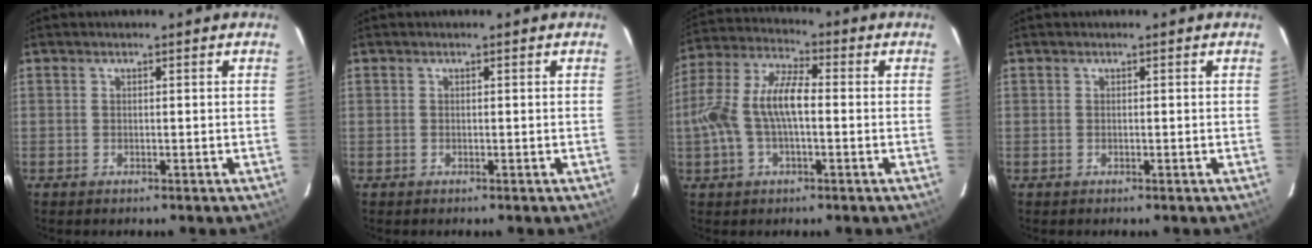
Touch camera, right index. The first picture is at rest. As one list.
[{"total": 0.0}, {"total": 12.0, "force": [-1.3, 5.1, 10.8], "torque": [-0.229, 0.015, -0.027]}, {"total": 0.0}]